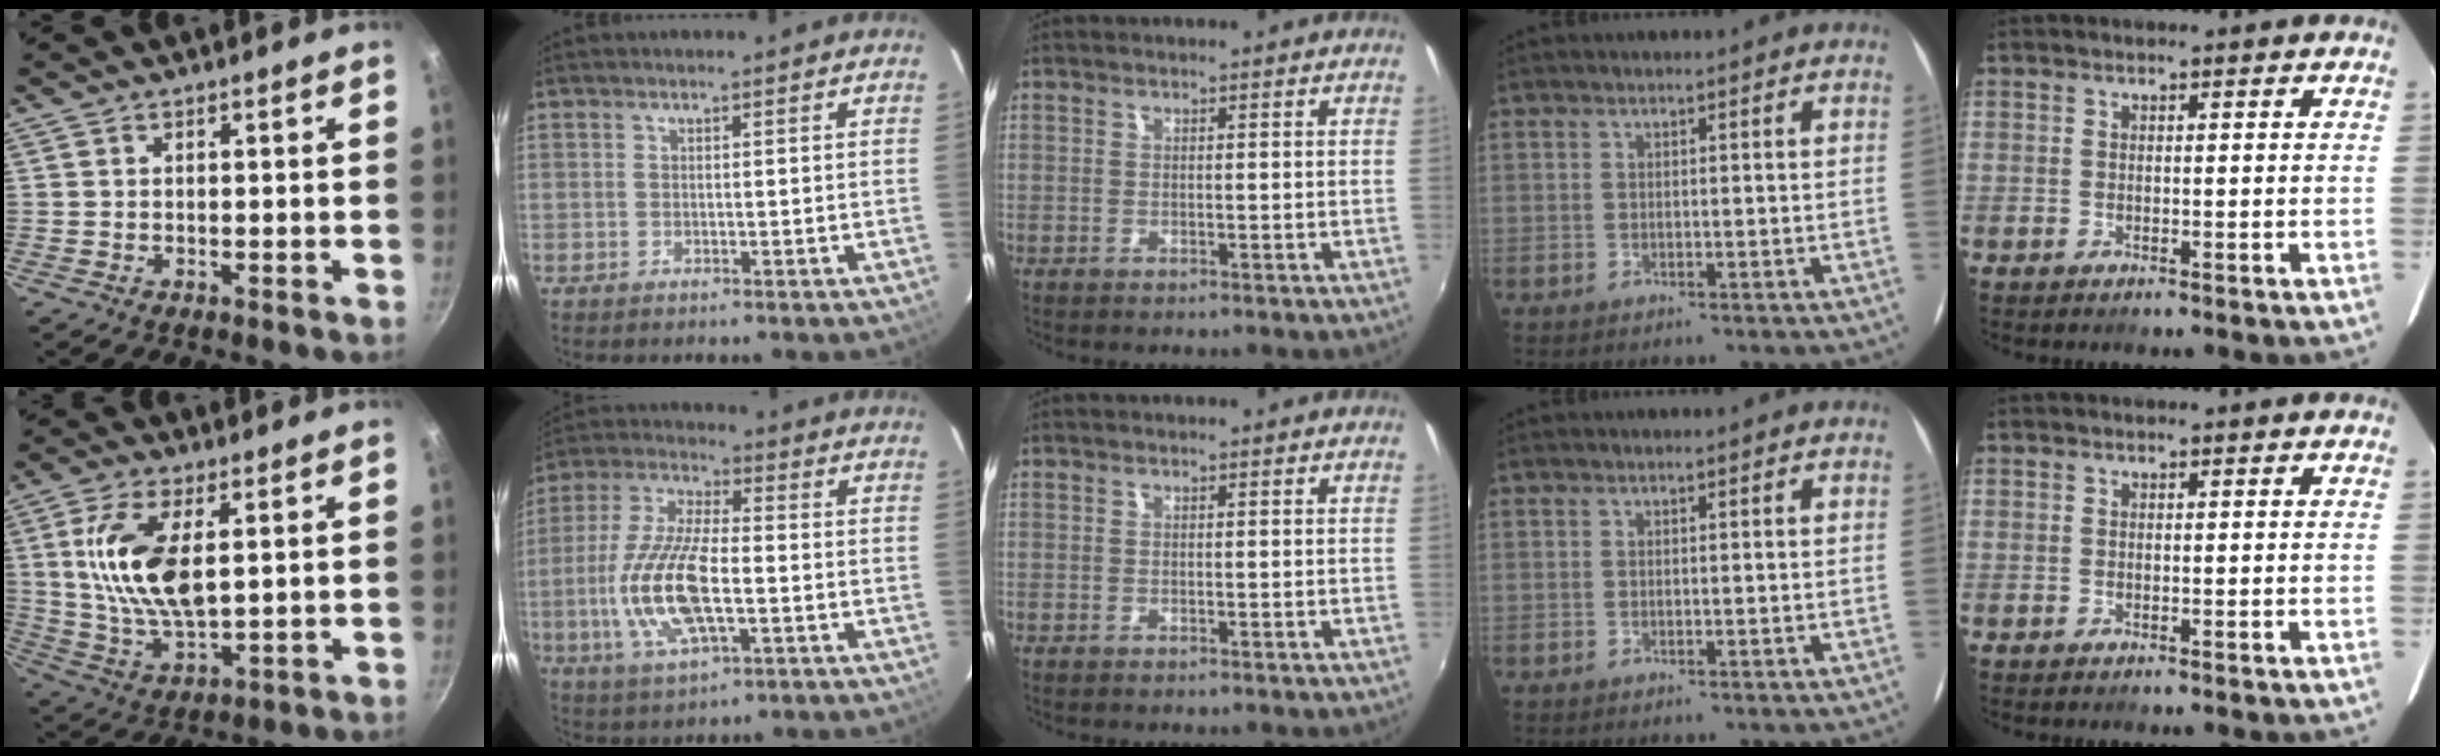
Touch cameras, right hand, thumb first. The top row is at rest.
{"thumb": {"total": 14.7, "force": [3.2, 7.0, 12.5], "torque": [-0.236, -0.014, 0.067]}, "index": {"total": 15.8, "force": [-3.3, 5.9, 14.3], "torque": [-0.303, -0.004, -0.063]}}